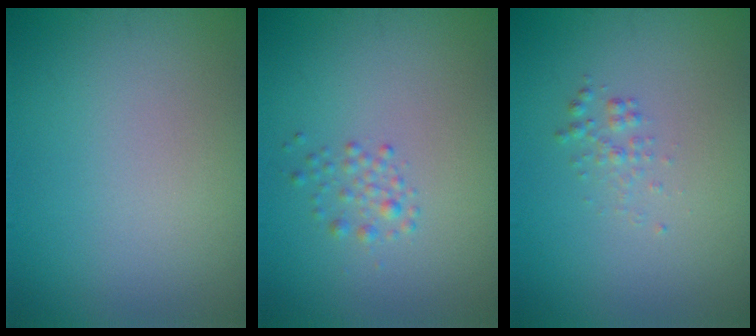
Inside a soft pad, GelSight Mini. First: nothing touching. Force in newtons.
{"total": 1.2, "press": 1.2, "slide": 0.0}
{"total": 1.0, "press": 1.0, "slide": 0.0}